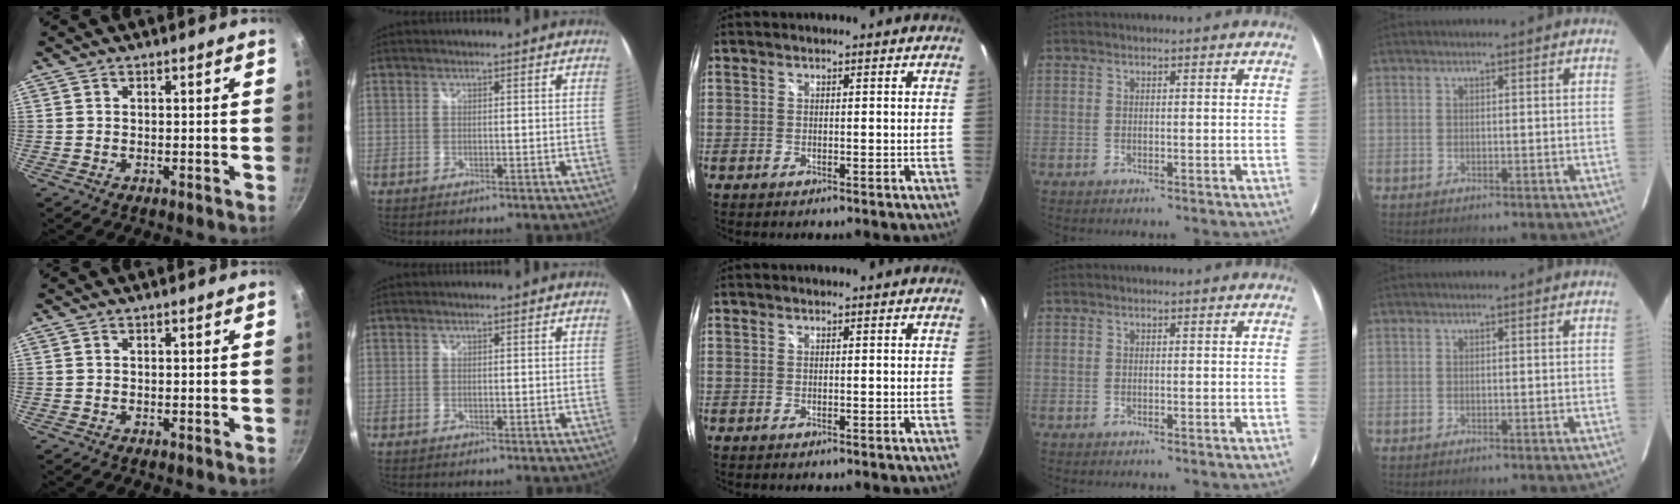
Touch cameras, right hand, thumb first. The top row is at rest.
{}